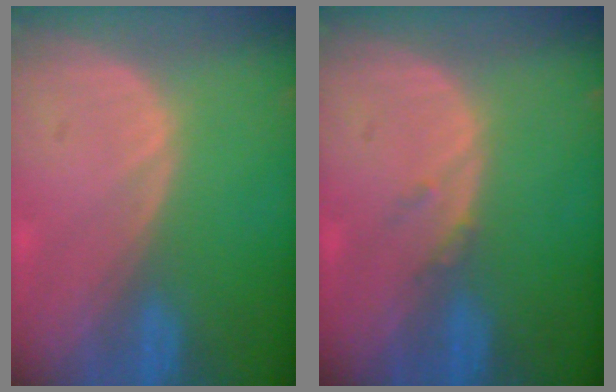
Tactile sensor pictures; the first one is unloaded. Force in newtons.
{"total": 1.0, "press": 1.0, "slide": 0.2}